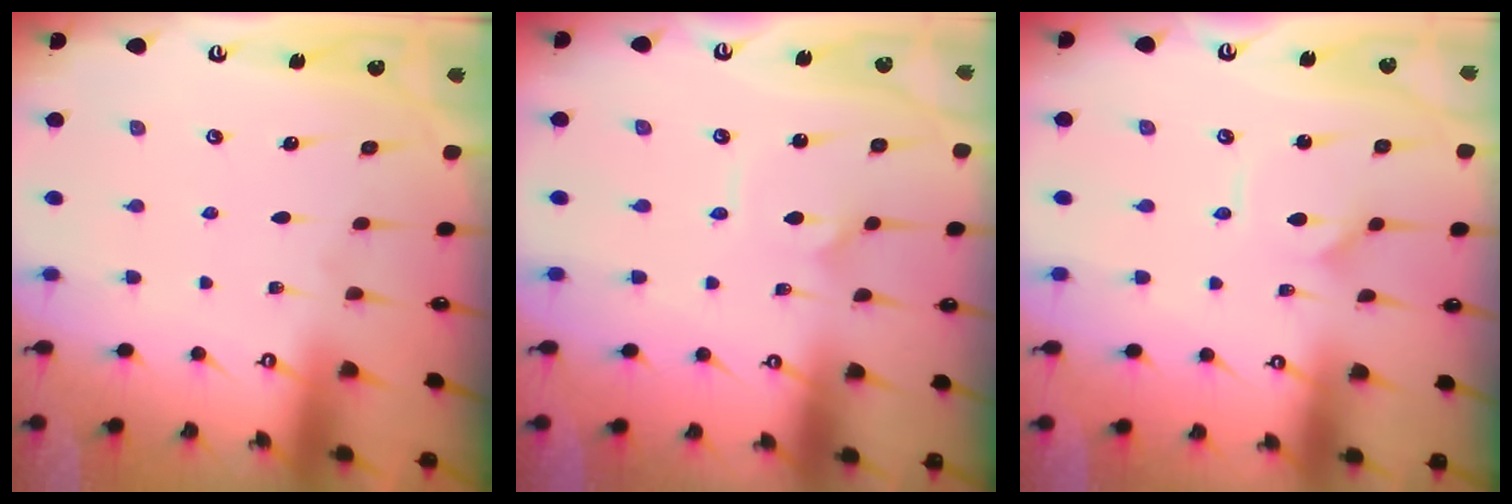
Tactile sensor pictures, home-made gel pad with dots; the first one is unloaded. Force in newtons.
{"total": 2.1, "press": 2.1, "slide": 0.1}
{"total": 1.2, "press": 1.2, "slide": 0.0}